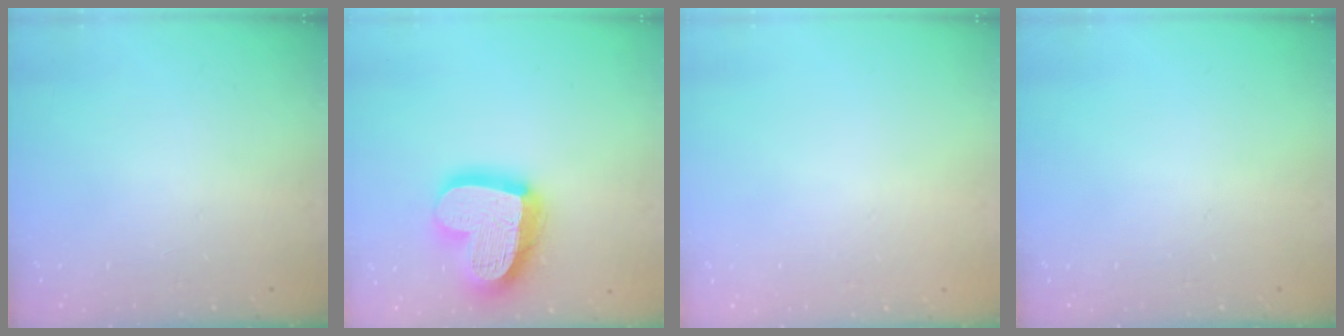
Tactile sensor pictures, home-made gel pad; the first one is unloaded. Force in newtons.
{"total": 21.6, "press": 21.5, "slide": 1.9}
{"total": 0.0}
{"total": 0.0}